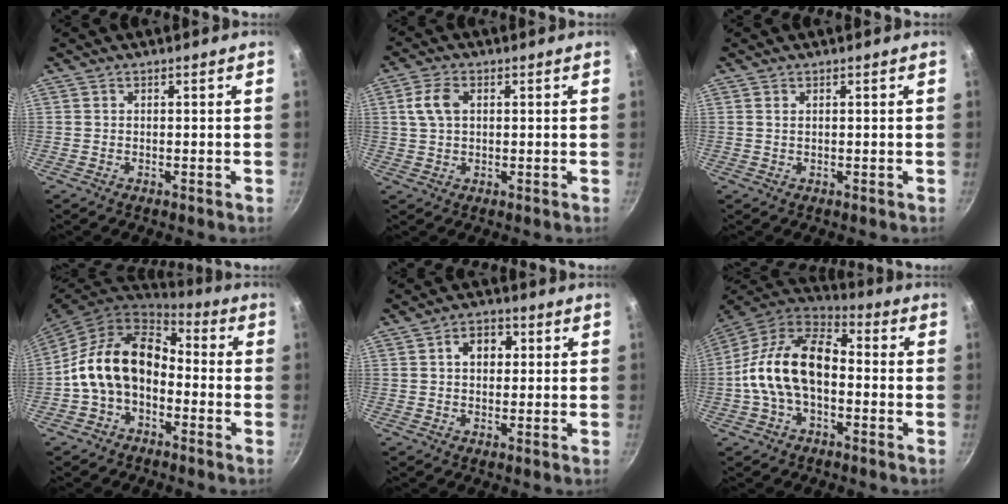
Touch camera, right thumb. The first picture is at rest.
{"total": 5.4, "force": [1.2, 3.4, 3.9], "torque": [-0.074, 0.007, 0.021]}
{"total": 0.6, "force": [0.3, 0.2, 0.4], "torque": [-0.009, 0.001, 0.006]}
{"total": 14.7, "force": [-2.0, 10.3, 10.2], "torque": [-0.160, 0.048, -0.051]}
{"total": 5.5, "force": [1.2, 4.1, 3.5], "torque": [-0.027, 0.010, 0.012]}
{"total": 17.2, "force": [-1.7, 10.5, 13.5], "torque": [-0.221, 0.041, -0.050]}